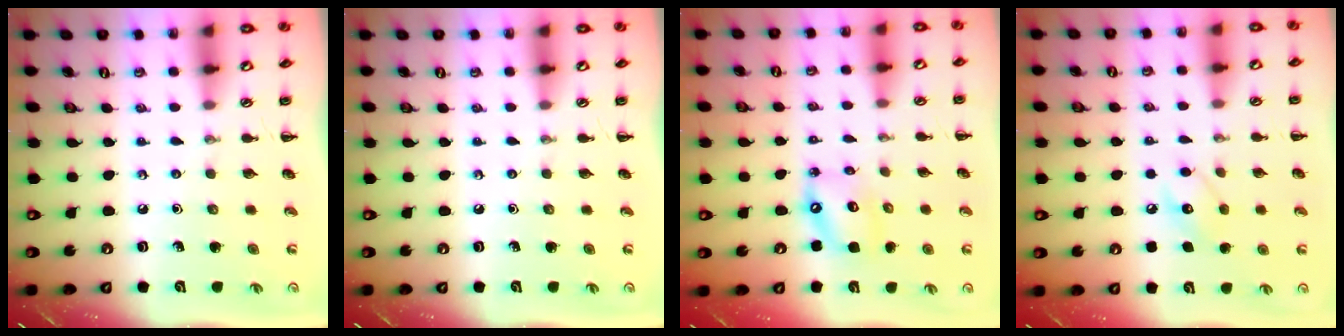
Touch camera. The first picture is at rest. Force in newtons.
{"total": 0.0}
{"total": 9.5, "press": 9.3, "slide": 2.1}
{"total": 7.5, "press": 7.4, "slide": 1.0}